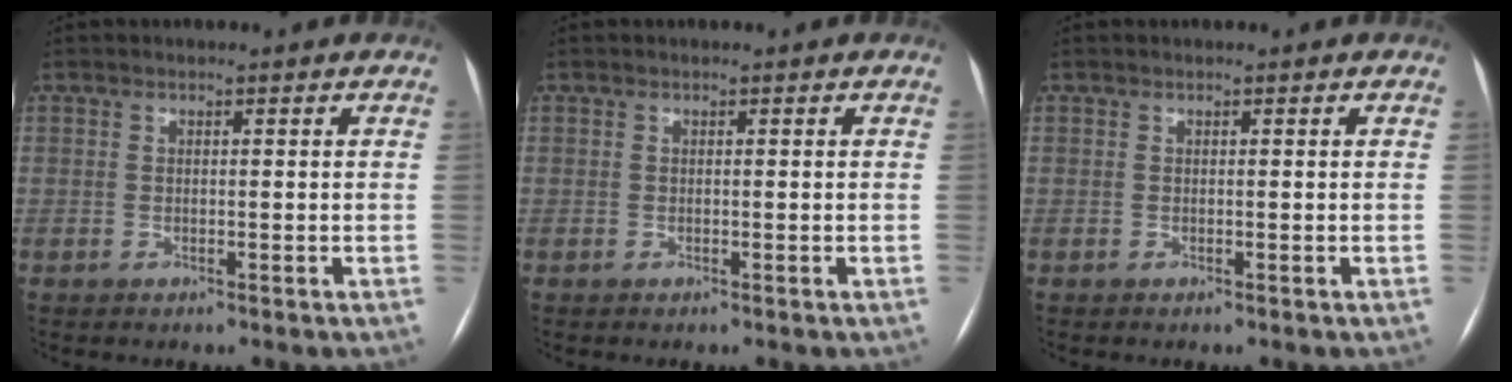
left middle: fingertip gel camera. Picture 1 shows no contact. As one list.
[{"total": 0.0}, {"total": 0.0}]